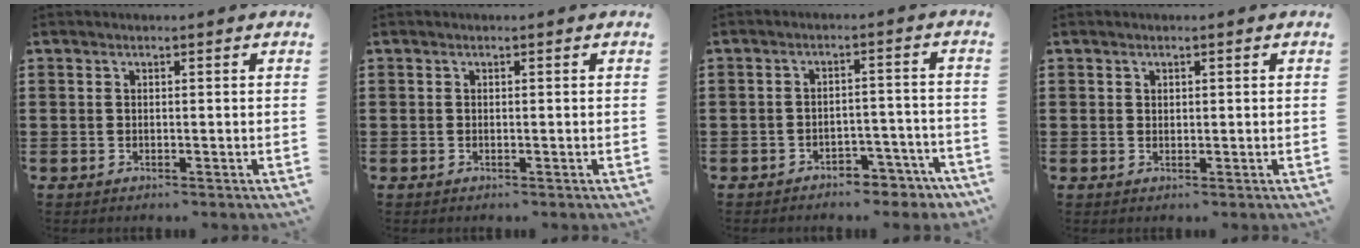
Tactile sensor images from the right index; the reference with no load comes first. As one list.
[{"total": 0.0}, {"total": 3.9, "force": [-3.6, 1.0, 0.9], "torque": [-0.016, 0.008, -0.074]}, {"total": 0.8, "force": [0.6, 0.6, 0.2], "torque": [-0.005, 0.001, 0.011]}]